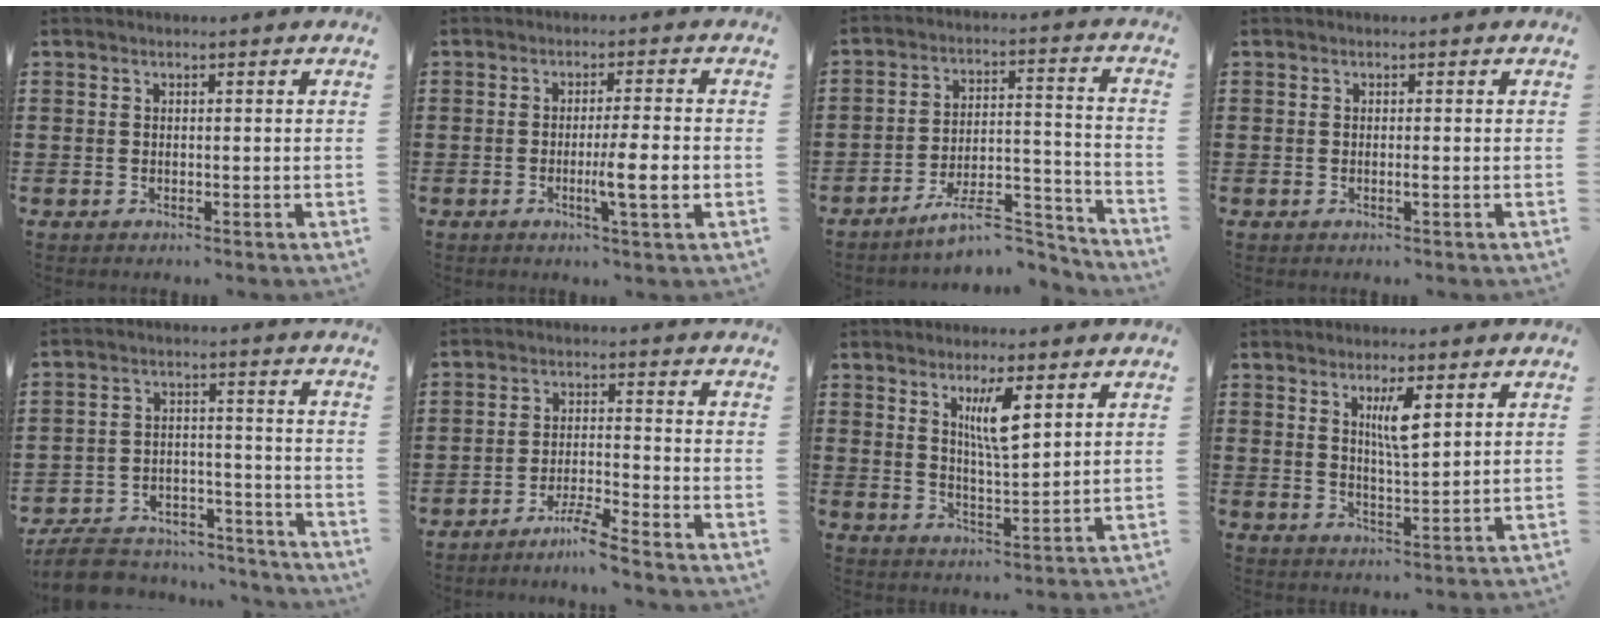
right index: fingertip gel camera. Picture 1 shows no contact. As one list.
[{"total": 6.2, "force": [-1.5, 0.4, 6.0], "torque": [-0.097, -0.008, -0.026]}, {"total": 9.7, "force": [-8.3, 2.1, 4.4], "torque": [-0.068, 0.021, -0.156]}, {"total": 0.5, "force": [-0.2, 0.0, 0.5], "torque": [-0.009, -0.004, -0.003]}, {"total": 8.2, "force": [-7.7, 2.0, 2.3], "torque": [-0.044, 0.022, -0.148]}, {"total": 4.9, "force": [-4.5, -0.6, 1.8], "torque": [-0.046, -0.011, -0.091]}, {"total": 6.0, "force": [2.9, 1.4, 5.1], "torque": [-0.093, -0.002, 0.045]}, {"total": 4.8, "force": [2.2, 1.1, 4.1], "torque": [-0.079, 0.003, 0.035]}]